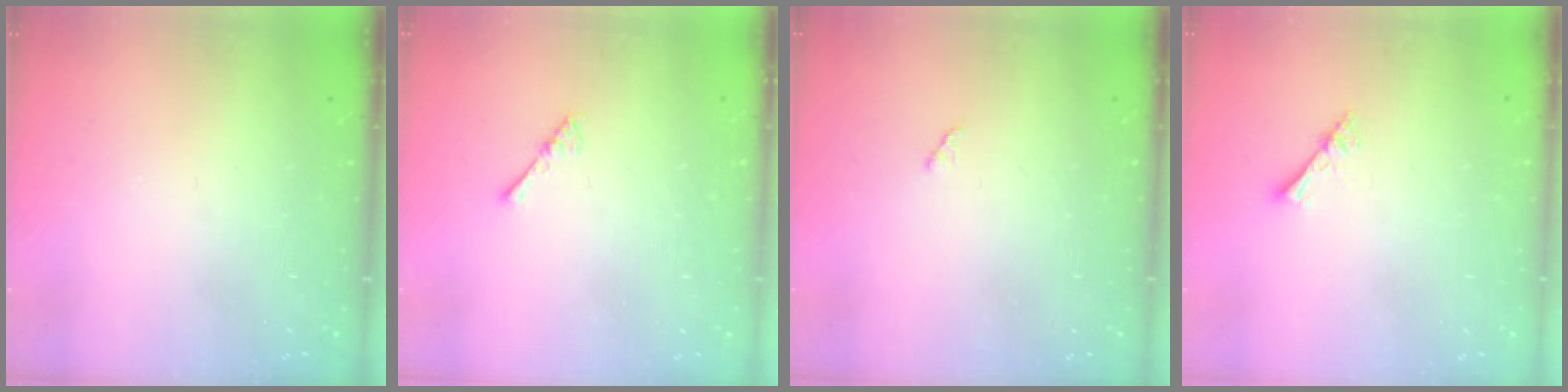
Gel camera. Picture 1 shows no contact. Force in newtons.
{"total": 1.8, "press": 1.7, "slide": 0.4}
{"total": 2.8, "press": 2.8, "slide": 0.4}
{"total": 1.8, "press": 1.8, "slide": 0.1}